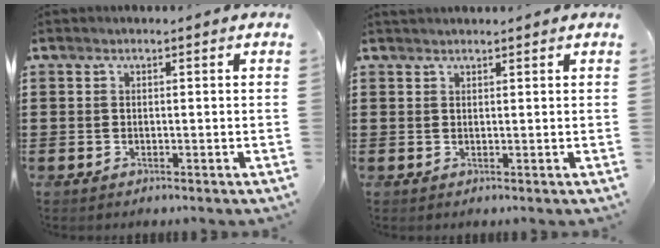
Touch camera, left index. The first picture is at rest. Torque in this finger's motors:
{"motor_torque": [0.12, -0.18, -0.06, 0.02]}